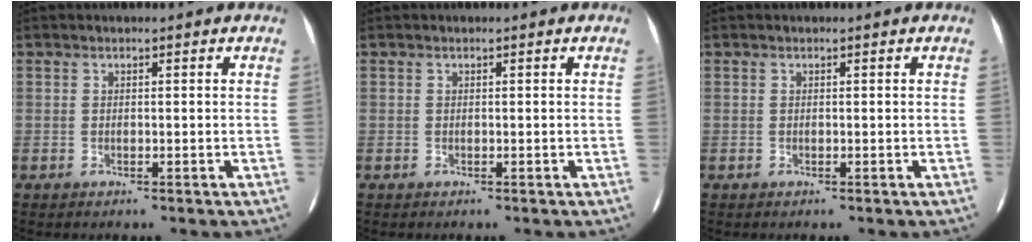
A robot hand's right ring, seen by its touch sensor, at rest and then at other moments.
{"total": 0.0}
{"total": 0.0}